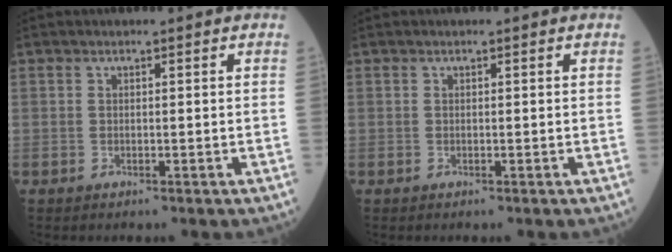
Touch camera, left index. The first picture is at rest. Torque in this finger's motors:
{"motor_torque": [-0.14, 0.14, 0.00, 0.00]}